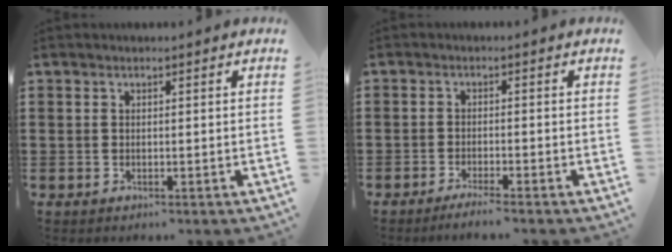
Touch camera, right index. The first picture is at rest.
{"total": 2.1, "force": [-2.0, -0.4, 0.7], "torque": [-0.011, -0.003, -0.036]}